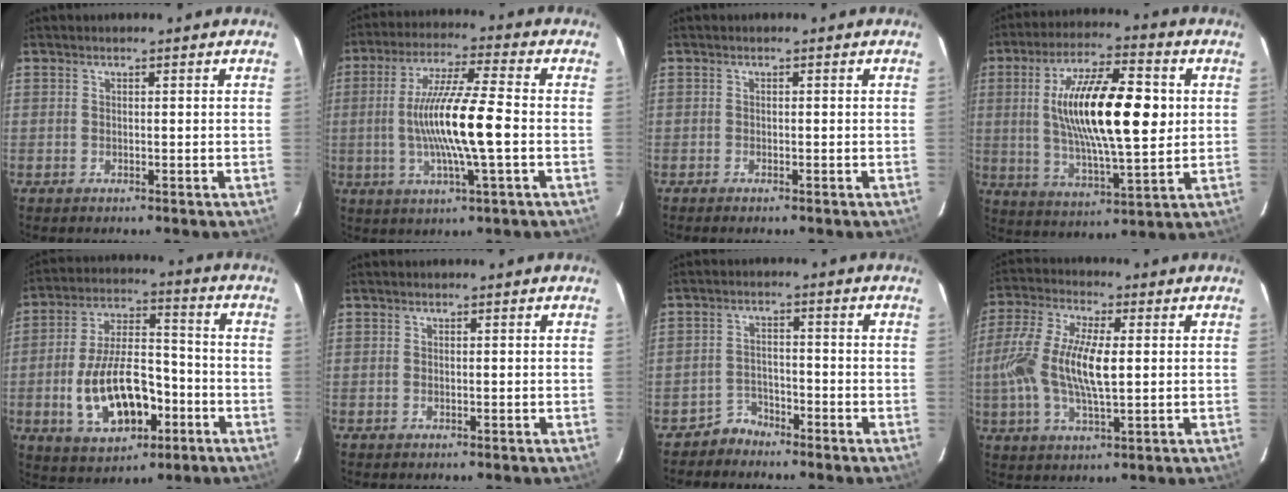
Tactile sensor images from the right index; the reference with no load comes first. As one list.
[{"total": 13.8, "force": [-1.7, 0.6, 13.7], "torque": [-0.258, -0.004, -0.030]}, {"total": 0.8, "force": [-0.7, 0.1, 0.3], "torque": [-0.008, -0.002, -0.013]}, {"total": 19.1, "force": [2.6, 5.3, 18.2], "torque": [-0.321, 0.011, 0.048]}, {"total": 16.1, "force": [-5.4, 8.3, 12.8], "torque": [-0.253, 0.007, -0.075]}, {"total": 0.0}, {"total": 3.7, "force": [-3.0, 2.1, -0.6], "torque": [0.008, 0.016, -0.056]}, {"total": 13.4, "force": [0.2, 4.7, 12.6], "torque": [-0.260, 0.005, -0.001]}]